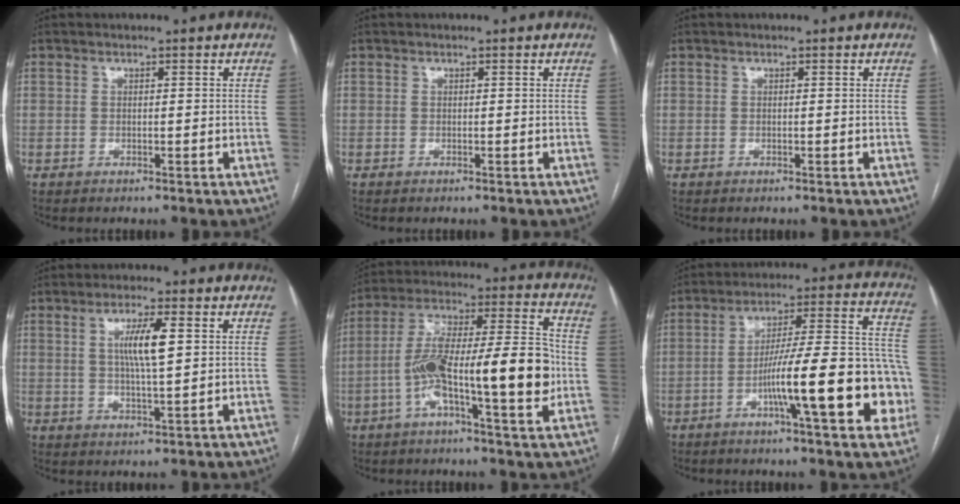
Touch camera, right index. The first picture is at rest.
{"total": 0.0}
{"total": 0.0}
{"total": 6.4, "force": [1.4, 0.5, 6.2], "torque": [-0.117, 0.001, 0.027]}
{"total": 19.5, "force": [-3.8, 3.0, 18.9], "torque": [-0.327, 0.020, -0.064]}
{"total": 19.6, "force": [-6.1, 2.3, 18.5], "torque": [-0.231, 0.027, -0.085]}